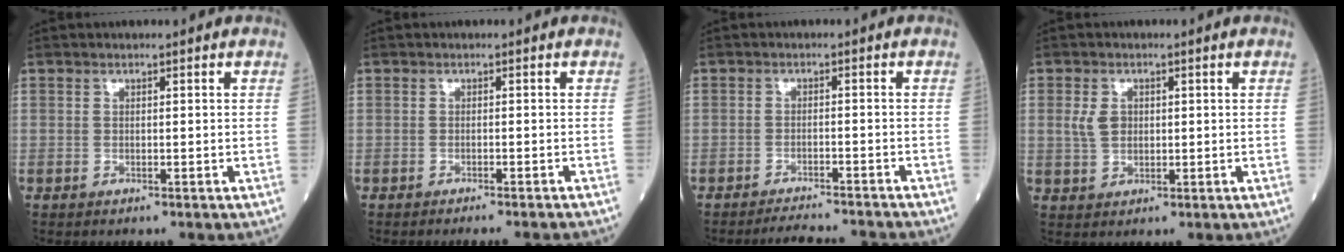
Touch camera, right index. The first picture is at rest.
{"total": 6.1, "force": [-5.7, -0.3, 2.1], "torque": [-0.018, -0.019, -0.066]}
{"total": 8.1, "force": [-7.9, -0.1, 1.8], "torque": [-0.024, -0.009, -0.107]}
{"total": 3.1, "force": [0.6, 2.2, 2.1], "torque": [-0.045, 0.008, 0.014]}